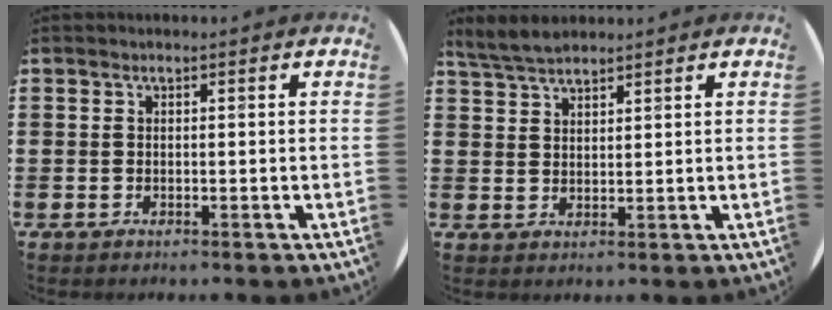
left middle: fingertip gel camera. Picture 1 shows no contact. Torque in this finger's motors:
{"motor_torque": [0.09, -0.08, 0.02, 0.05]}